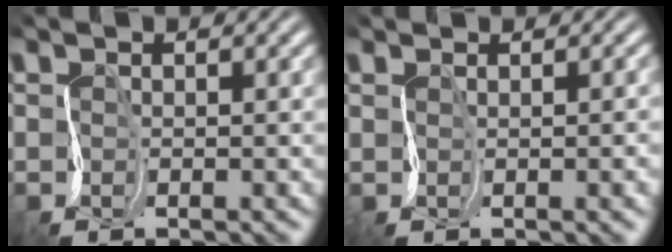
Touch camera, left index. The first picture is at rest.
{"total": 3.2, "force": [0.1, 1.6, 2.8], "torque": [-0.010, 0.010, 0.002]}